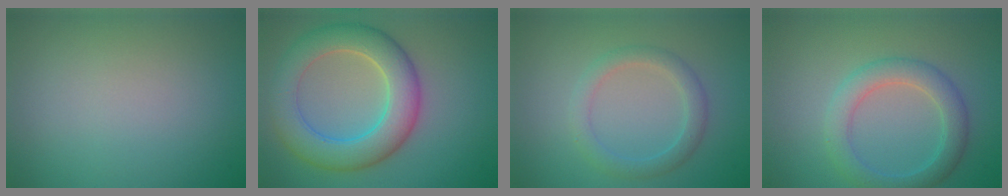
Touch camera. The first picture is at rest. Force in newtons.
{"total": 7.2, "press": 7.2, "slide": 0.4}
{"total": 2.4, "press": 2.4, "slide": 0.1}
{"total": 3.7, "press": 3.7, "slide": 0.2}